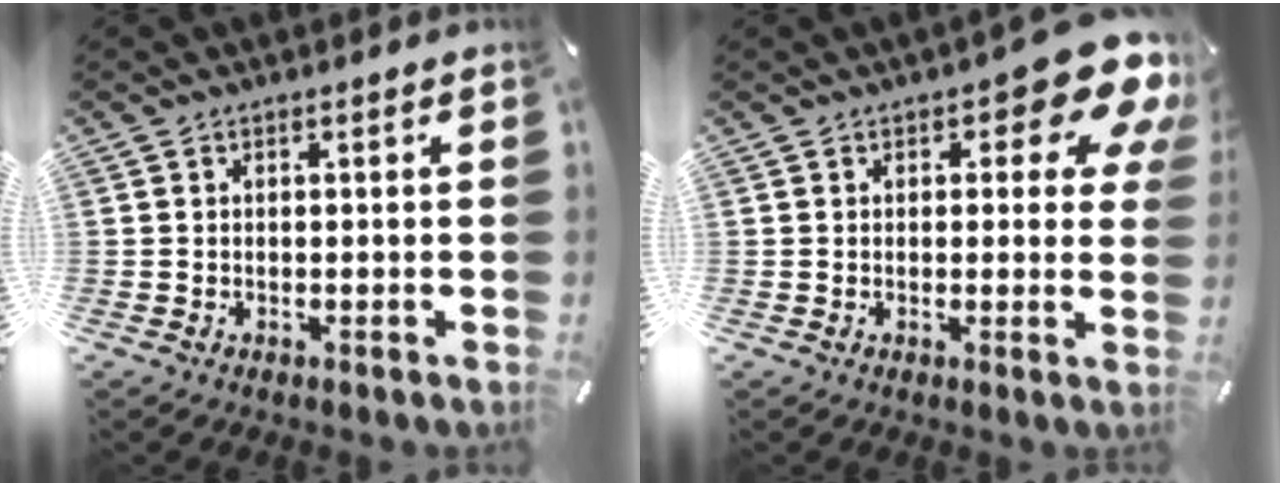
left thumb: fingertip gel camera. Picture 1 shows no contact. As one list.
[{"total": 10.8, "force": [5.7, 4.4, 8.0], "torque": [-0.091, -0.036, 0.093]}]